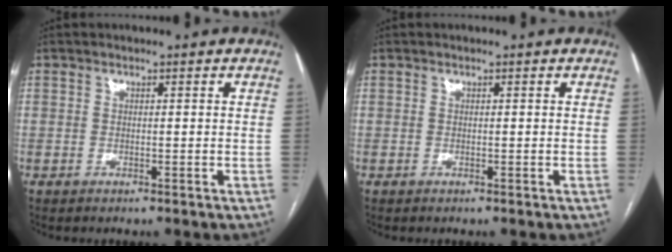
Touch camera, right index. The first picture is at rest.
{"total": 0.0}